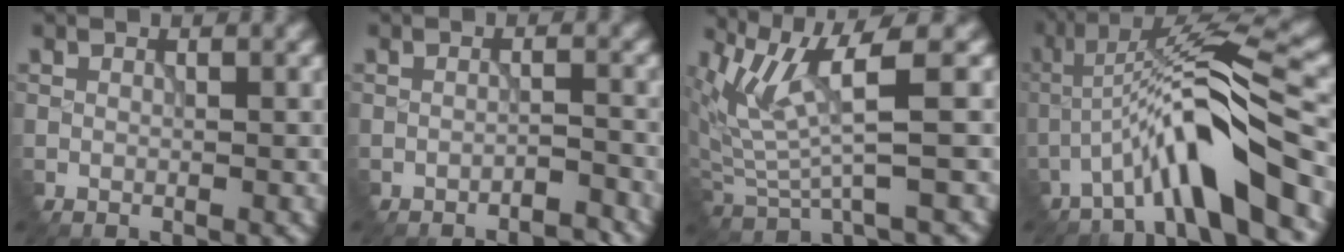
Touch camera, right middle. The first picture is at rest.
{"total": 1.7, "force": [-1.6, 0.1, 0.7], "torque": [-0.008, 0.004, -0.029]}
{"total": 5.1, "force": [2.2, 0.9, 4.5], "torque": [-0.110, -0.008, 0.049]}
{"total": 8.7, "force": [-4.4, 1.0, 7.5], "torque": [-0.128, 0.020, -0.082]}